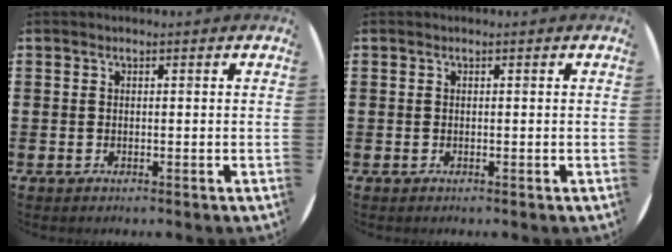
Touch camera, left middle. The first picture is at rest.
{"total": 0.0}